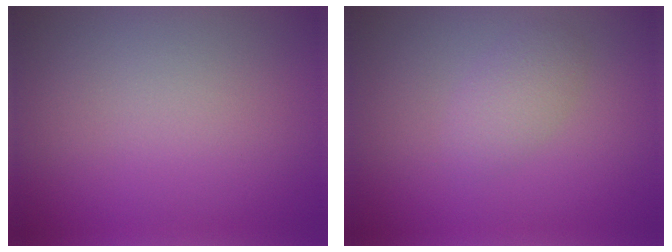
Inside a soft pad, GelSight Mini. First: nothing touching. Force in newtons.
{"total": 1.8, "press": 1.8, "slide": 0.2}